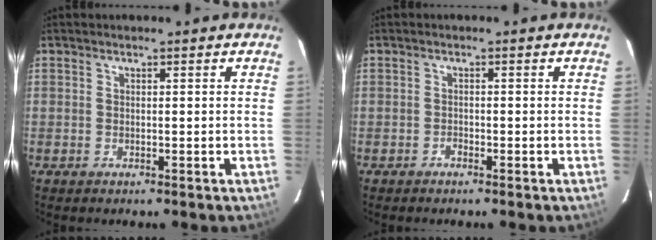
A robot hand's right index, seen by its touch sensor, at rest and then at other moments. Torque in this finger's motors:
{"motor_torque": [-0.04, 0.11, 0.00, -0.02]}